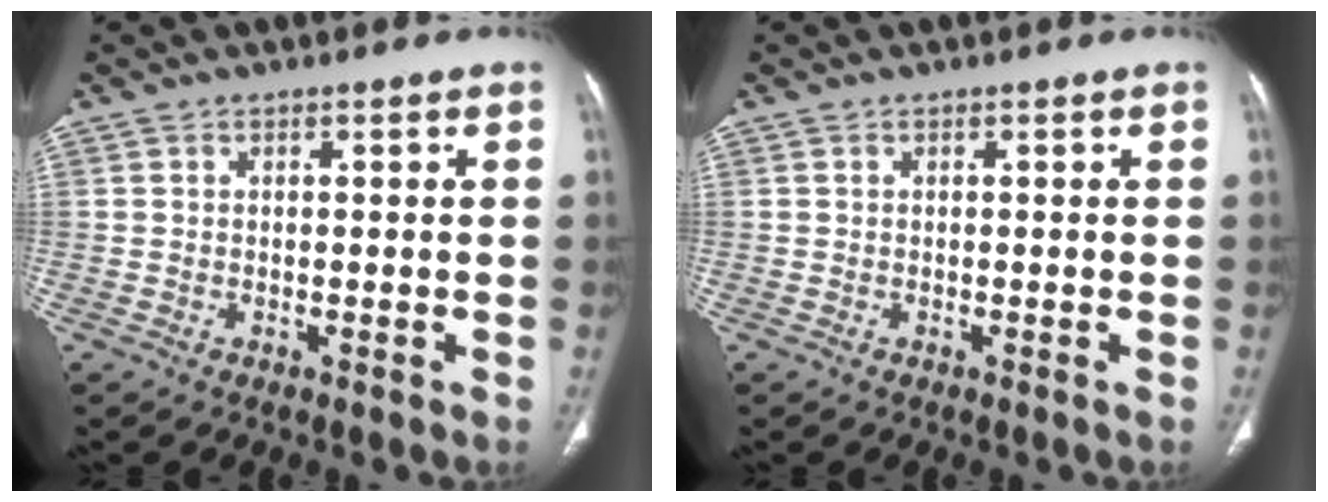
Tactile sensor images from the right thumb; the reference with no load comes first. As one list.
[{"total": 0.0}]